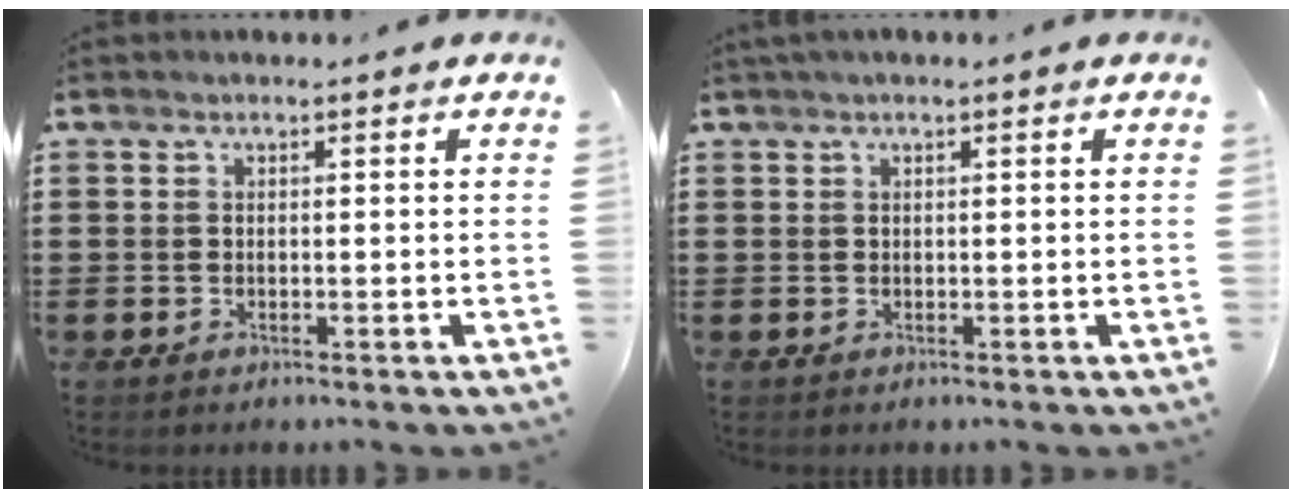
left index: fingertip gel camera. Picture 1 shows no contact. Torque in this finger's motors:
{"motor_torque": [0.90, -1.24, 0.36, 0.16]}